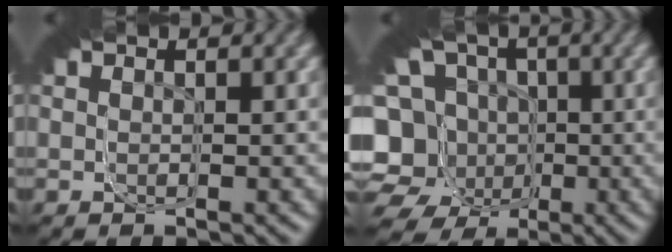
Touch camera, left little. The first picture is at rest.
{"total": 14.8, "force": [-3.7, 11.4, 8.7], "torque": [-0.122, -0.030, -0.066]}